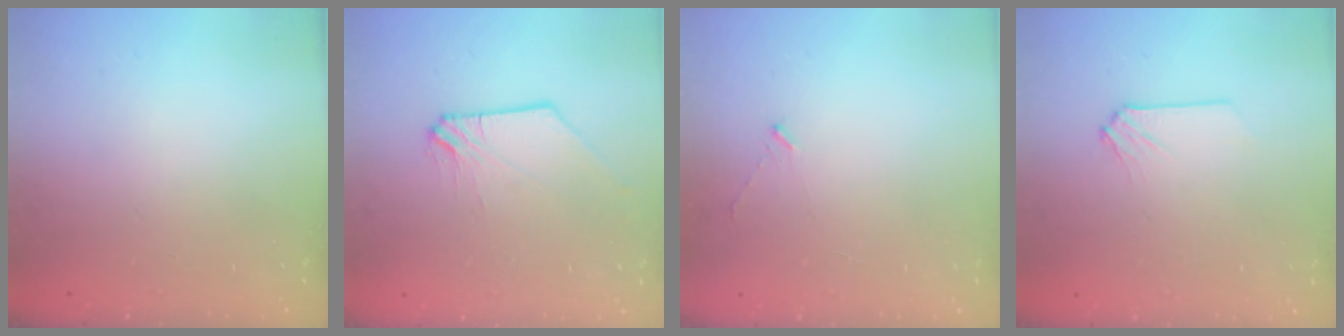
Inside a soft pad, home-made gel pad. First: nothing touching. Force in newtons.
{"total": 1.0, "press": 1.0, "slide": 0.2}
{"total": 2.4, "press": 2.4, "slide": 0.2}
{"total": 0.0}